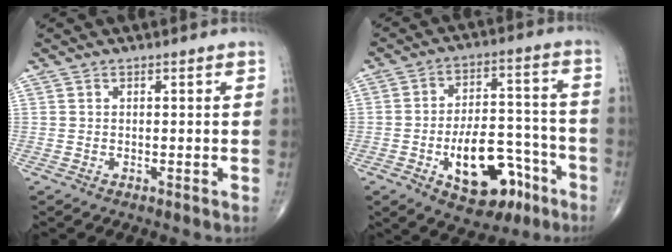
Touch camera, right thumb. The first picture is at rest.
{"total": 16.3, "force": [-7.2, 8.8, 11.7], "torque": [-0.148, 0.052, -0.098]}